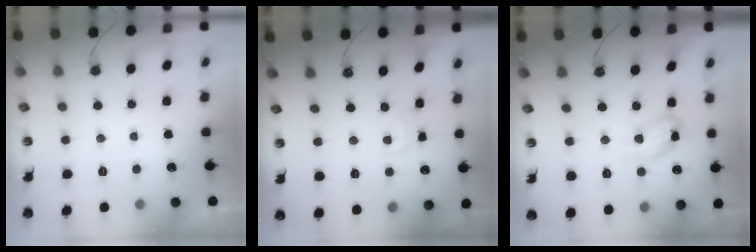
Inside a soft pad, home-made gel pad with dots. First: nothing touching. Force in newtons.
{"total": 2.7, "press": 2.6, "slide": 0.4}
{"total": 12.0, "press": 12.0, "slide": 0.8}